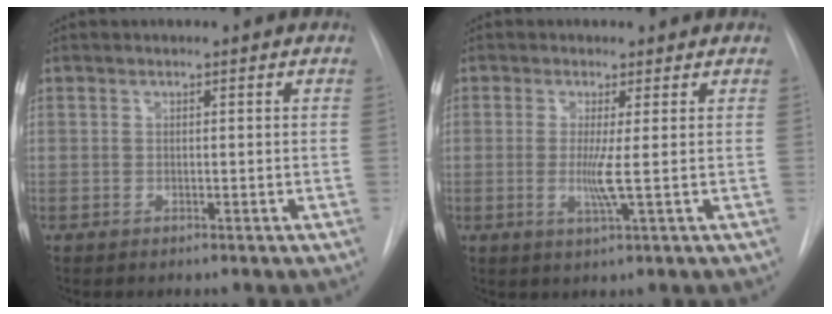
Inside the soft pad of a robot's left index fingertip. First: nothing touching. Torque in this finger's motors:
{"motor_torque": [0.40, -0.07, 0.11, 0.04]}